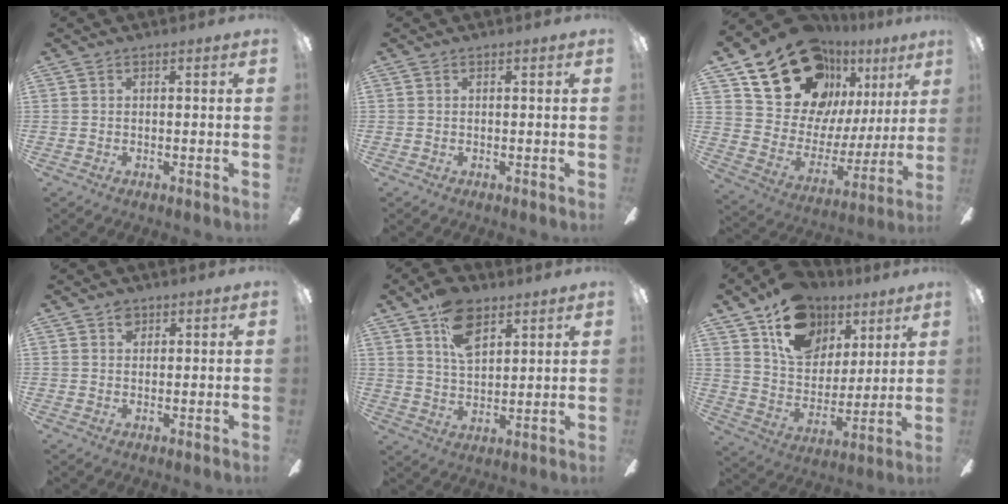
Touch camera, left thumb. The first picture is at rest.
{"total": 0.0}
{"total": 23.7, "force": [15.6, 14.5, 10.4], "torque": [-0.170, -0.091, 0.301]}
{"total": 2.4, "force": [1.5, 1.5, 1.0], "torque": [-0.014, -0.001, 0.026]}
{"total": 11.0, "force": [6.6, 6.0, 6.5], "torque": [-0.111, -0.017, 0.120]}
{"total": 18.1, "force": [10.6, 12.2, 8.0], "torque": [-0.125, -0.052, 0.197]}